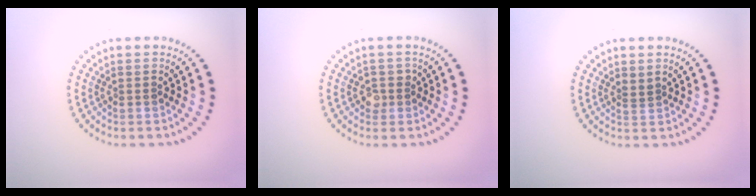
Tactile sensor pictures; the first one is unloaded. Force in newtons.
{"total": 1.4, "press": 1.3, "slide": 0.6}
{"total": 0.6, "press": 0.4, "slide": 0.5}